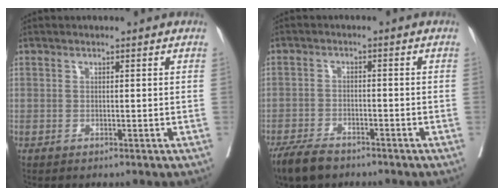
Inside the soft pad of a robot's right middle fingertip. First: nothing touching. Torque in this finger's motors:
{"motor_torque": [0.14, -0.14, 0.06, 0.03]}